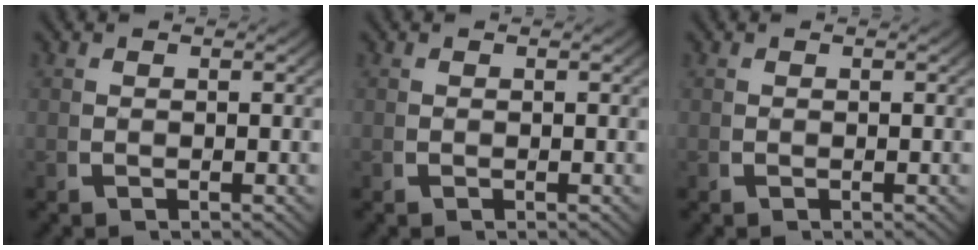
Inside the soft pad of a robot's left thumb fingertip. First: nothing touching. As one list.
[{"total": 0.0}, {"total": 0.0}]